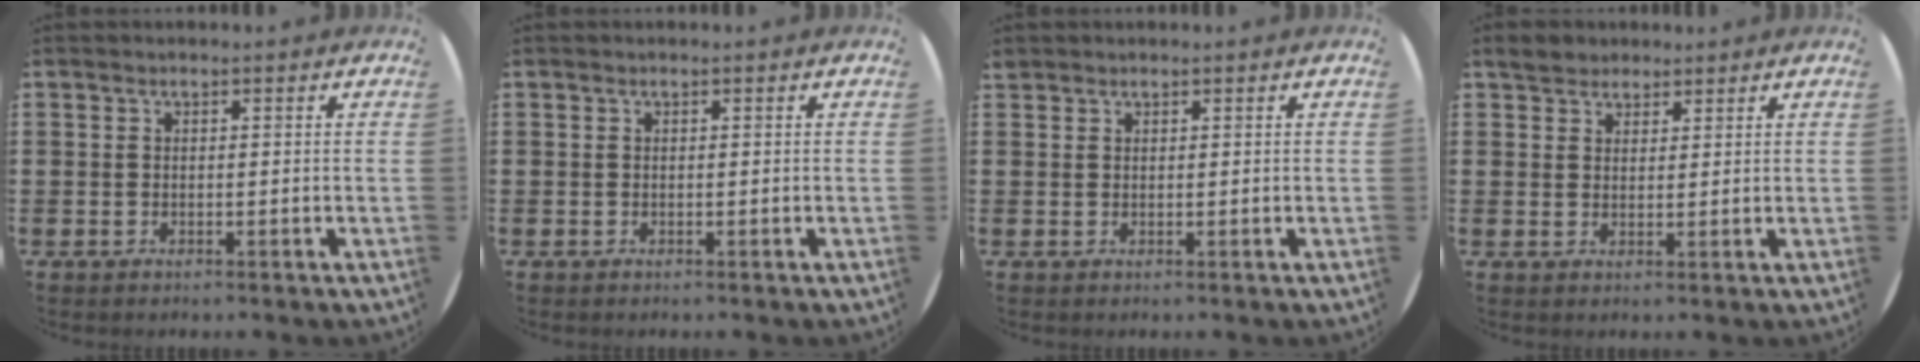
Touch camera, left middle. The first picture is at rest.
{"total": 0.0}
{"total": 0.7, "force": [0.7, 0.1, -0.1], "torque": [0.001, 0.002, 0.013]}
{"total": 2.9, "force": [2.6, 1.3, 0.2], "torque": [-0.004, 0.003, 0.048]}